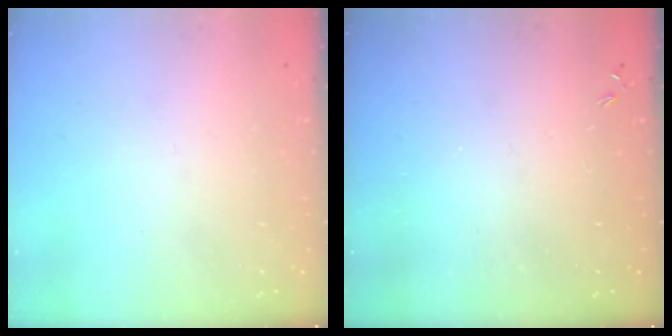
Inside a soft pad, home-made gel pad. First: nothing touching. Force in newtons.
{"total": 0.0}